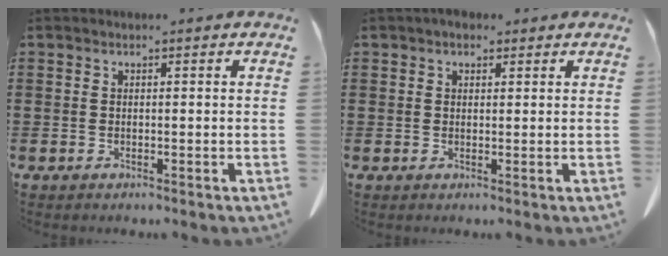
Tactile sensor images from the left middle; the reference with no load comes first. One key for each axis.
{"total": 2.2, "fx": 1.8, "fy": 1.2, "fz": 0.6, "tx": -0.009, "ty": 0.006, "tz": 0.031}